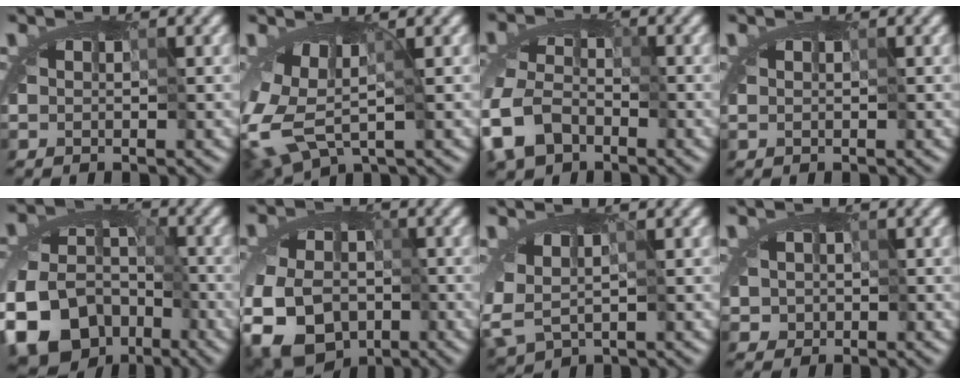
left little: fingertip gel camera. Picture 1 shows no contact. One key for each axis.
{"total": 4.4, "fx": -1.4, "fy": 2.3, "fz": 3.5, "tx": -0.071, "ty": -0.005, "tz": -0.026}
{"total": 6.7, "fx": -4.7, "fy": 3.8, "fz": 2.7, "tx": -0.043, "ty": -0.014, "tz": -0.105}
{"total": 0.0}
{"total": 17.9, "fx": -10.6, "fy": 13.7, "fz": 4.6, "tx": -0.081, "ty": -0.055, "tz": -0.181}
{"total": 11.6, "fx": -5.2, "fy": 8.9, "fz": 5.4, "tx": -0.074, "ty": -0.013, "tz": -0.113}
{"total": 1.8, "fx": 0.2, "fy": 0.9, "fz": 1.5, "tx": -0.032, "ty": -0.002, "tz": 0.010}
{"total": 1.5, "fx": 0.0, "fy": 1.4, "fz": 0.6, "tx": -0.011, "ty": 0.003, "tz": 0.003}